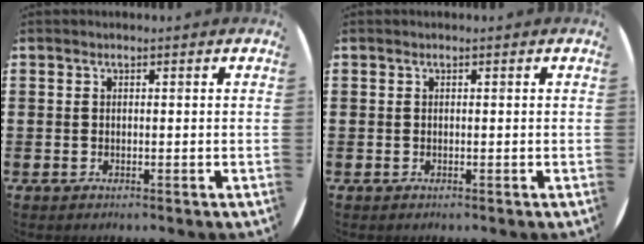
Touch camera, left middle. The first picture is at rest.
{"total": 0.0}